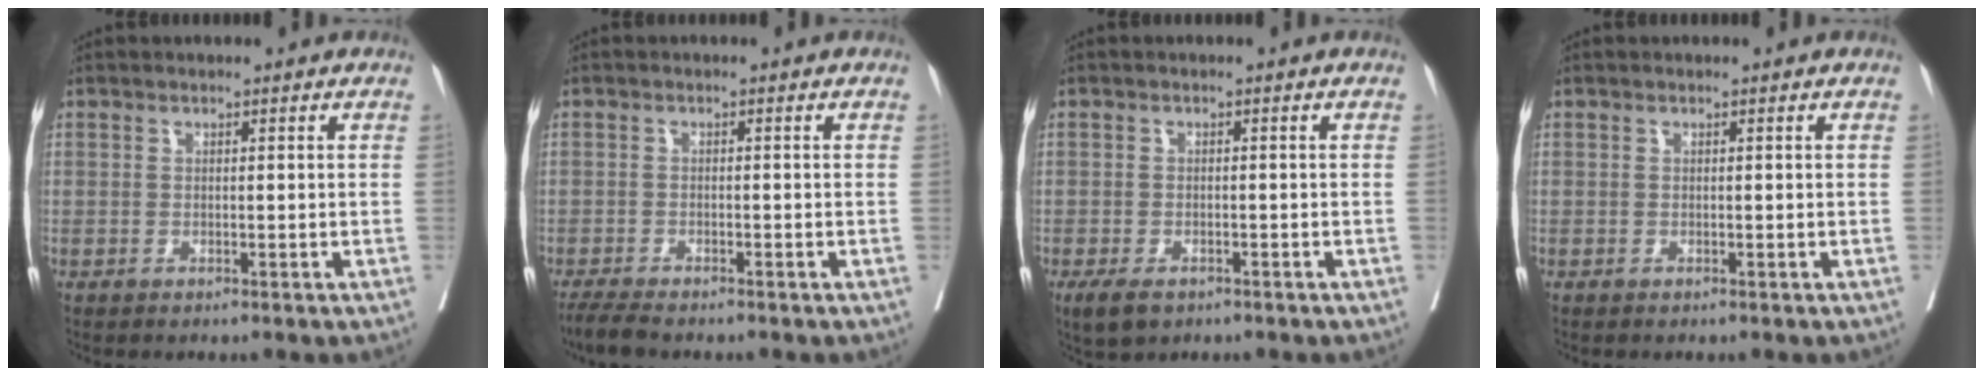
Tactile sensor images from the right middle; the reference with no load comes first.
{"total": 3.5, "force": [-3.0, 0.3, 1.7], "torque": [-0.032, -0.012, -0.053]}
{"total": 3.6, "force": [-2.3, 1.8, 2.1], "torque": [-0.040, -0.007, -0.033]}
{"total": 0.0}